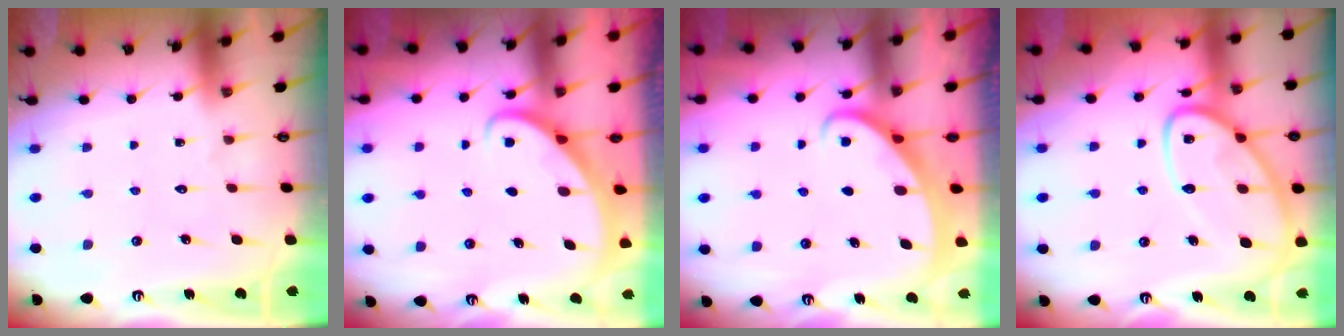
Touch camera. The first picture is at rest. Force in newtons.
{"total": 2.7, "press": 2.7, "slide": 0.2}
{"total": 2.3, "press": 2.3, "slide": 0.2}
{"total": 14.2, "press": 14.1, "slide": 1.0}